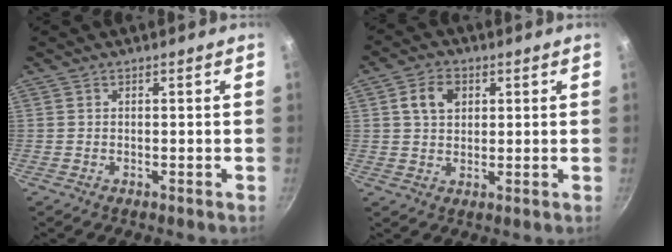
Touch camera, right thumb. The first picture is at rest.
{"total": 6.1, "force": [1.9, 4.4, 3.7], "torque": [-0.054, 0.001, 0.032]}